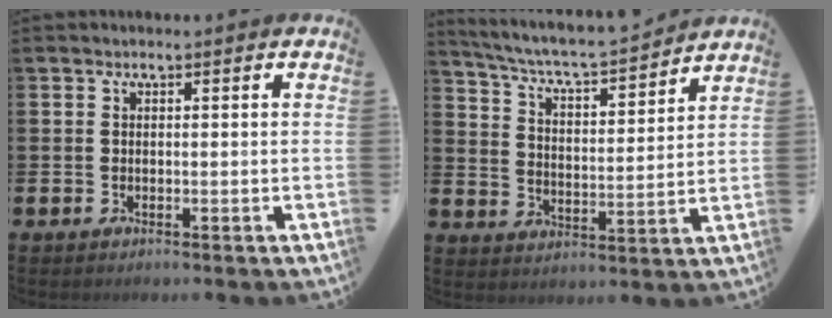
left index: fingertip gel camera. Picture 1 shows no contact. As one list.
[{"total": 6.3, "force": [6.0, 0.4, 1.7], "torque": [-0.060, -0.050, 0.100]}]